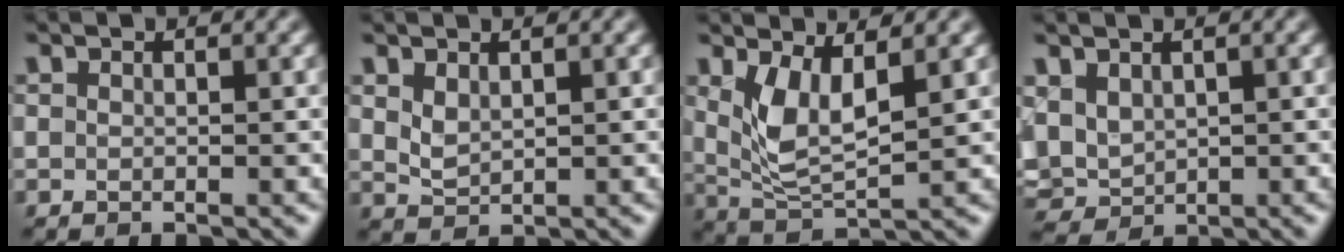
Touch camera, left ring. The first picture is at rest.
{"total": 1.6, "force": [1.0, 0.8, 1.0], "torque": [-0.024, -0.003, 0.026]}
{"total": 4.5, "force": [1.5, 1.8, 3.9], "torque": [-0.088, -0.008, 0.037]}
{"total": 3.6, "force": [0.8, 2.8, 2.2], "torque": [-0.055, -0.005, 0.020]}